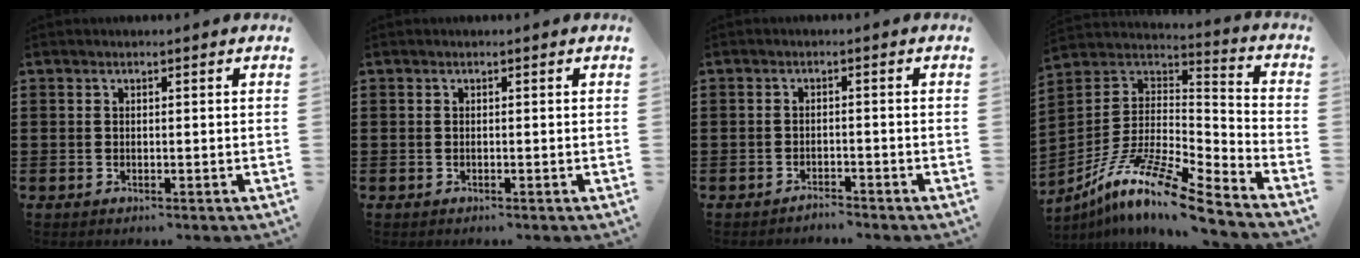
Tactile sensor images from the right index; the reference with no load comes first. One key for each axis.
{"total": 0.0}
{"total": 1.6, "fx": -1.6, "fy": 0.0, "fz": -0.1, "tx": -0.003, "ty": 0.002, "tz": -0.035}
{"total": 13.0, "fx": -9.5, "fy": 1.7, "fz": 8.6, "tx": -0.180, "ty": 0.010, "tz": -0.189}